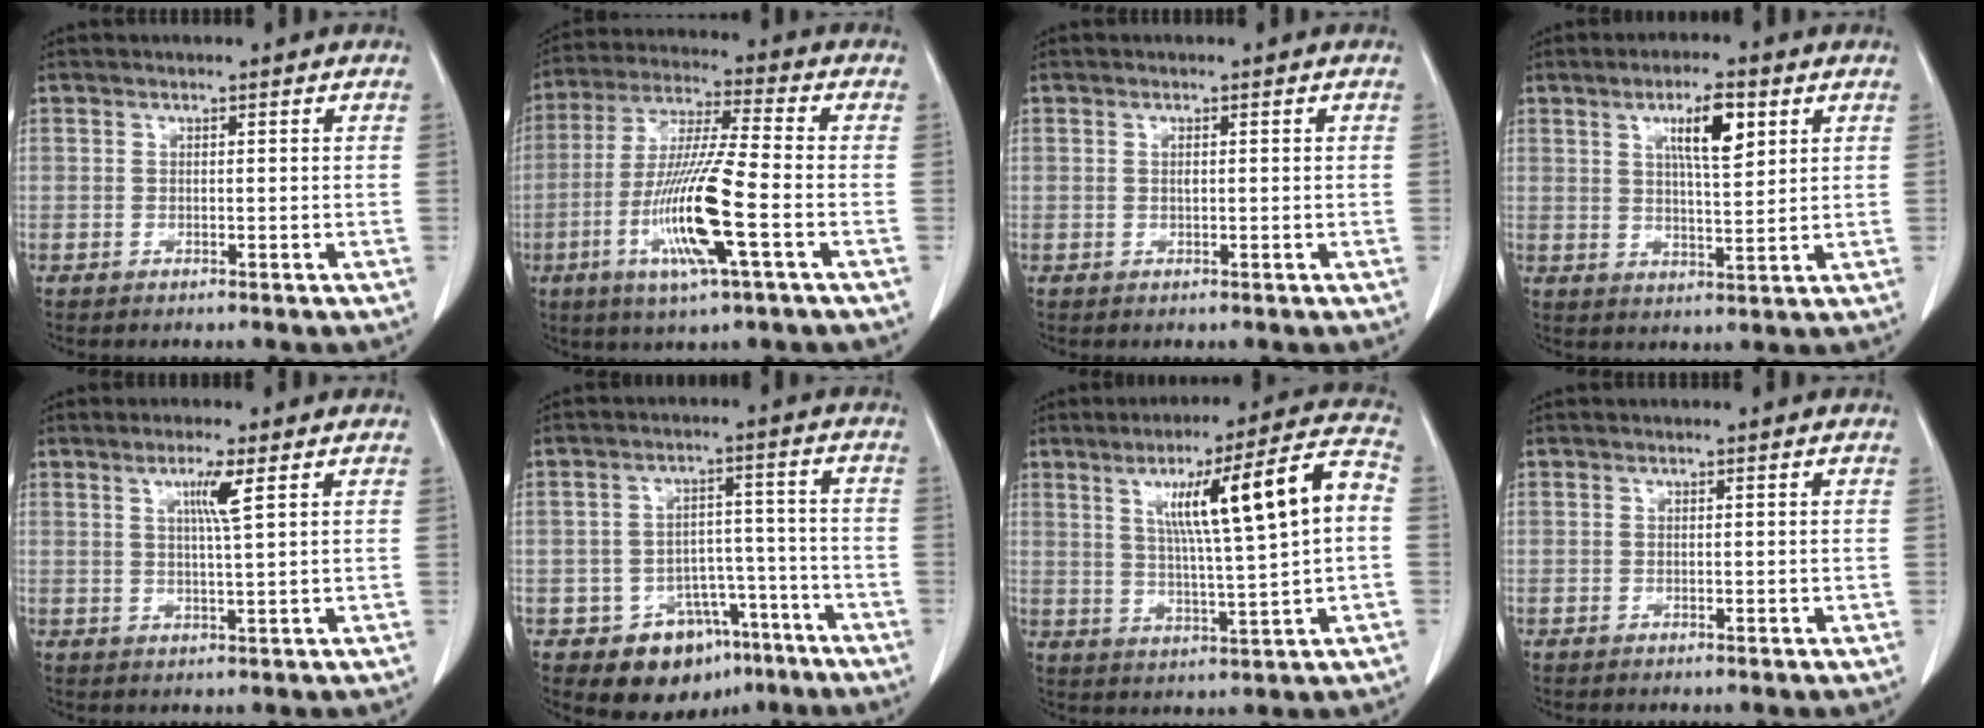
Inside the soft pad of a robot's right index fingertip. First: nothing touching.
{"total": 14.2, "force": [-4.4, 0.4, 13.5], "torque": [-0.275, -0.016, -0.085]}
{"total": 0.8, "force": [0.1, 0.2, 0.8], "torque": [-0.015, 0.000, 0.004]}
{"total": 7.4, "force": [3.2, 1.5, 6.4], "torque": [-0.109, 0.001, 0.055]}
{"total": 4.0, "force": [1.6, -0.5, 3.7], "torque": [-0.068, -0.004, 0.030]}
{"total": 9.7, "force": [-5.6, 7.2, 3.4], "torque": [-0.029, 0.038, -0.071]}
{"total": 15.0, "force": [2.7, 0.5, 14.7], "torque": [-0.224, 0.026, 0.046]}
{"total": 0.0}